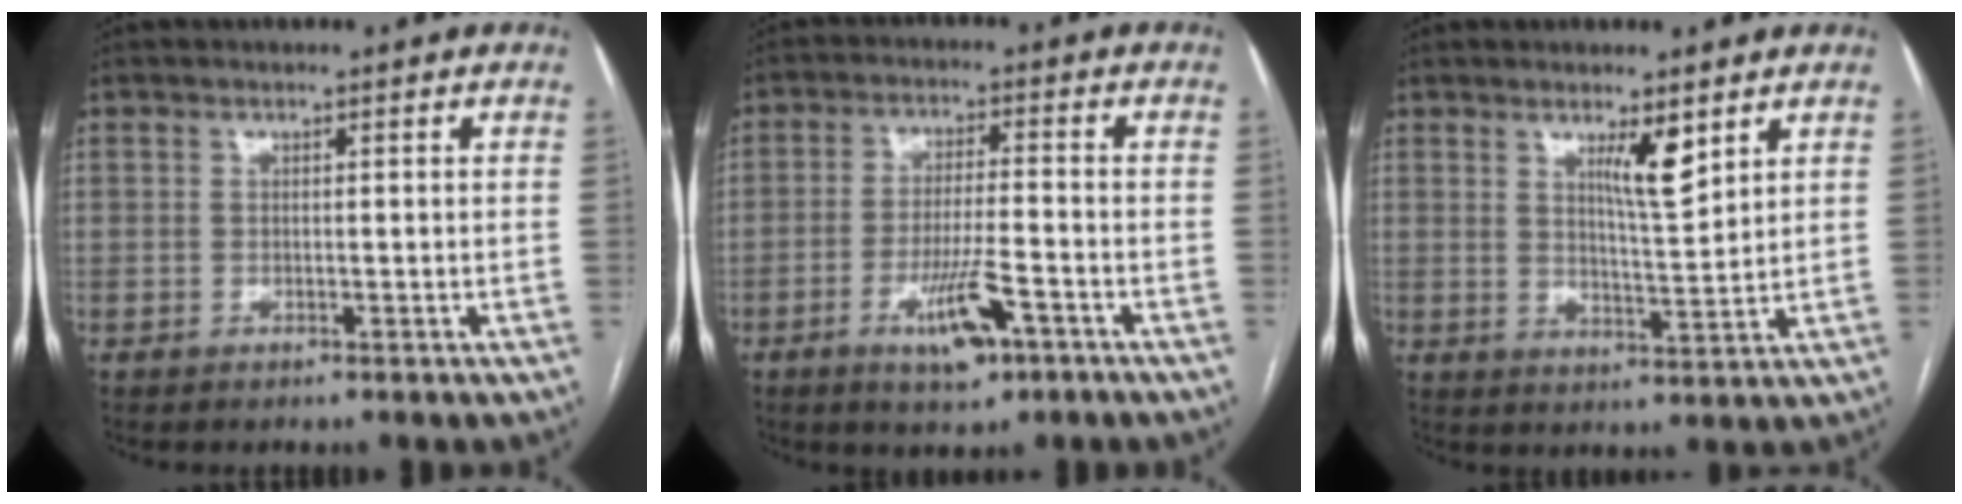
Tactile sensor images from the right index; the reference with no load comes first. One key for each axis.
{"total": 7.8, "fx": -3.9, "fy": 1.6, "fz": 6.6, "tx": -0.123, "ty": -0.008, "tz": -0.061}
{"total": 5.5, "fx": 3.2, "fy": 0.6, "fz": 4.4, "tx": -0.075, "ty": -0.008, "tz": 0.057}